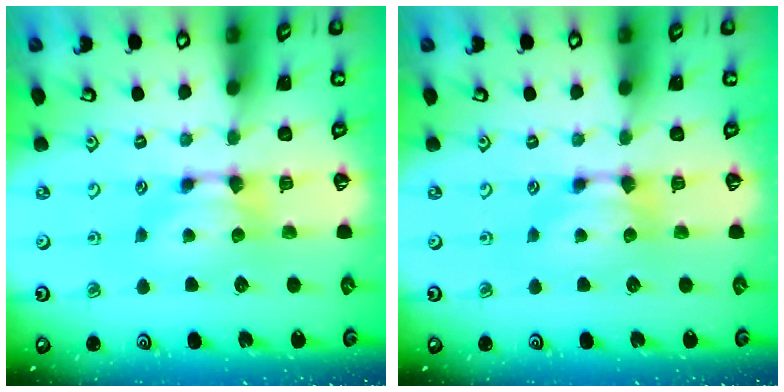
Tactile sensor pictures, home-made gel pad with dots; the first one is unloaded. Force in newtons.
{"total": 0.0}